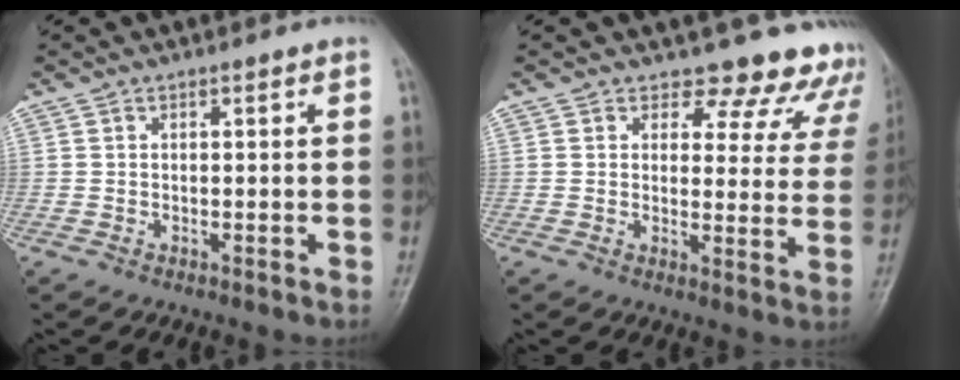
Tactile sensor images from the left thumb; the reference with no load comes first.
{"total": 13.3, "force": [12.1, 5.6, 0.7], "torque": [0.052, -0.090, 0.105]}